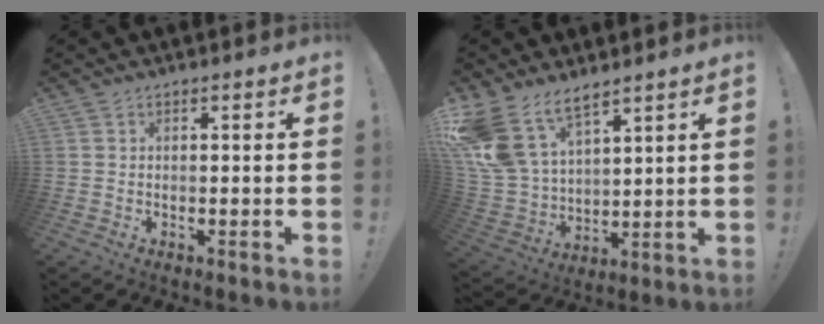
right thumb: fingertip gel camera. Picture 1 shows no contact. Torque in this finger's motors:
{"motor_torque": [0.75, 0.98, 1.02, 0.46, 0.39]}